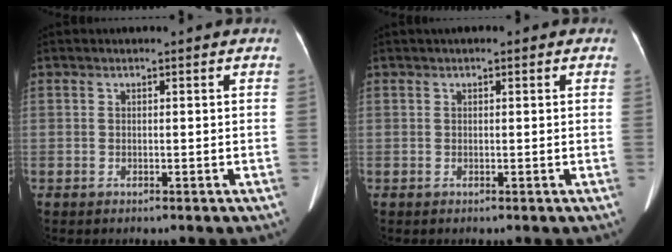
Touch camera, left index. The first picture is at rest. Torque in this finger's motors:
{"motor_torque": [0.20, -0.21, 0.03, 0.06]}